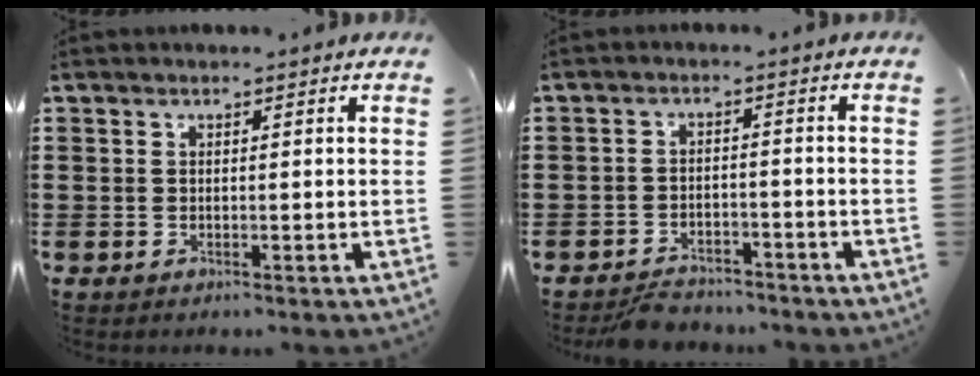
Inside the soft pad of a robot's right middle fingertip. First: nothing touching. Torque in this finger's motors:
{"motor_torque": [0.22, 0.11, 0.03, -0.01]}